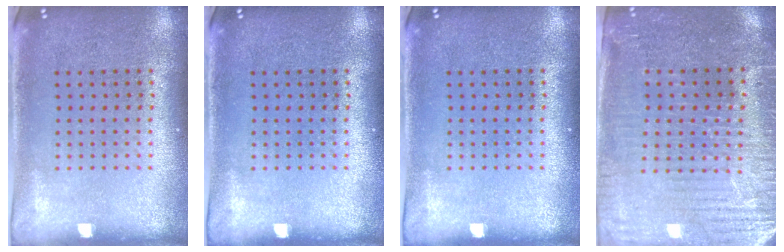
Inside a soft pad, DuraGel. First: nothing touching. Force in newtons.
{"total": 0.0}
{"total": 0.0}
{"total": 3.7, "press": 3.4, "slide": 1.5}